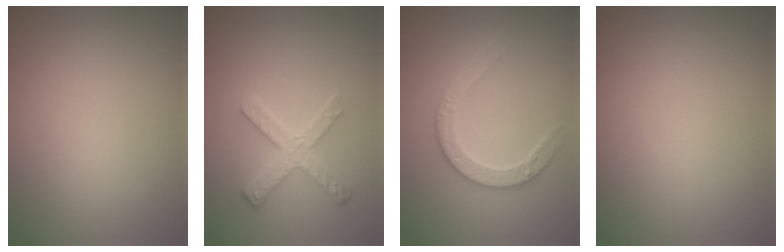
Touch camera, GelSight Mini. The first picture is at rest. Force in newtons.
{"total": 2.7, "press": 2.6, "slide": 0.5}
{"total": 3.0, "press": 2.8, "slide": 1.0}
{"total": 0.0}